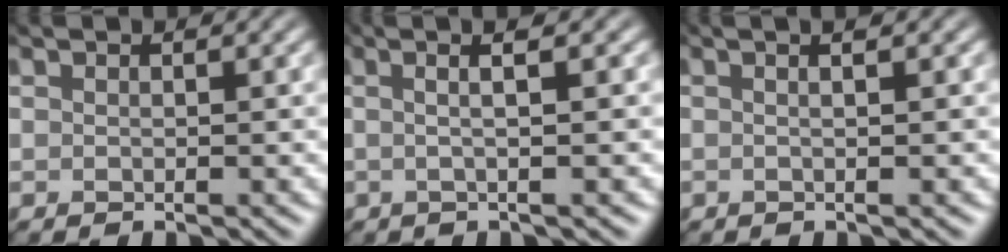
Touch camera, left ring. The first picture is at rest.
{"total": 3.9, "force": [1.0, 1.2, 3.6], "torque": [-0.034, 0.017, -0.021]}
{"total": 4.1, "force": [1.7, 1.7, 3.3], "torque": [-0.018, 0.031, -0.003]}